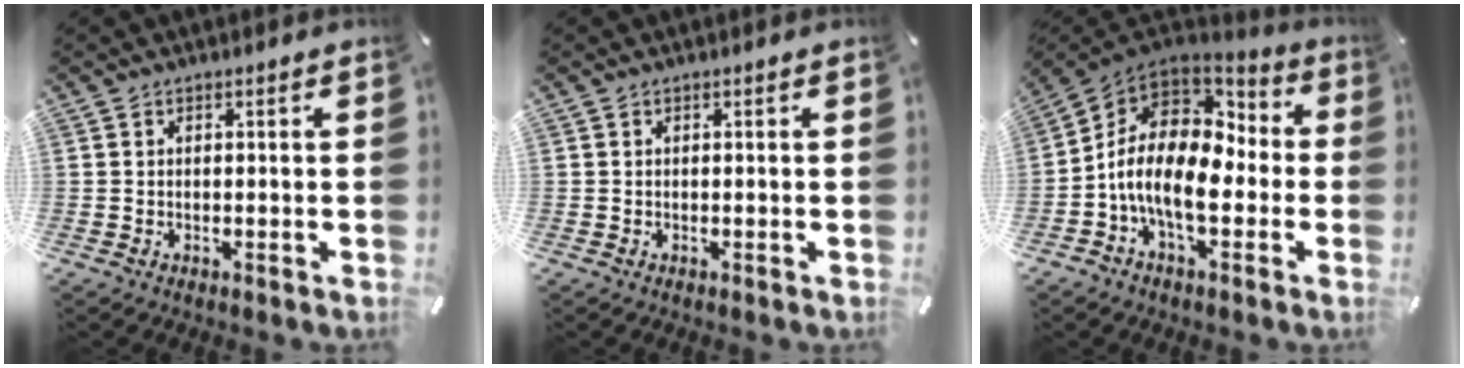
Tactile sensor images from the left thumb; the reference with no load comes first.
{"total": 0.0}
{"total": 14.8, "force": [-4.2, 8.5, 11.3], "torque": [-0.224, 0.005, -0.075]}